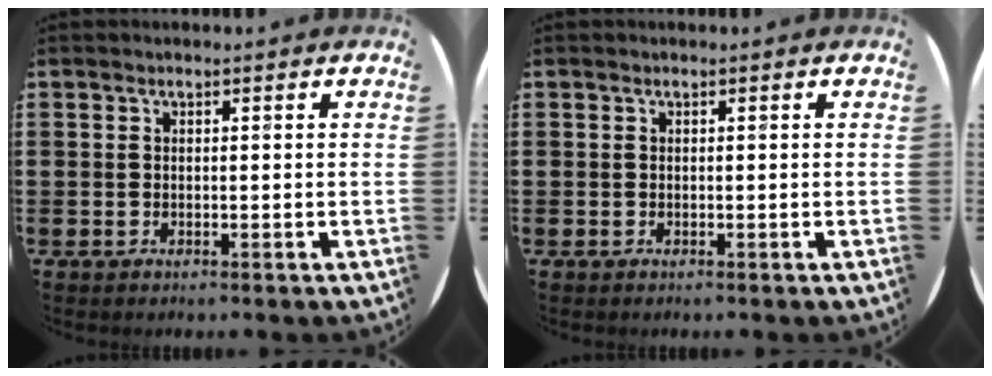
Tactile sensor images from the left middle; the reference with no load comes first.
{"total": 0.0}